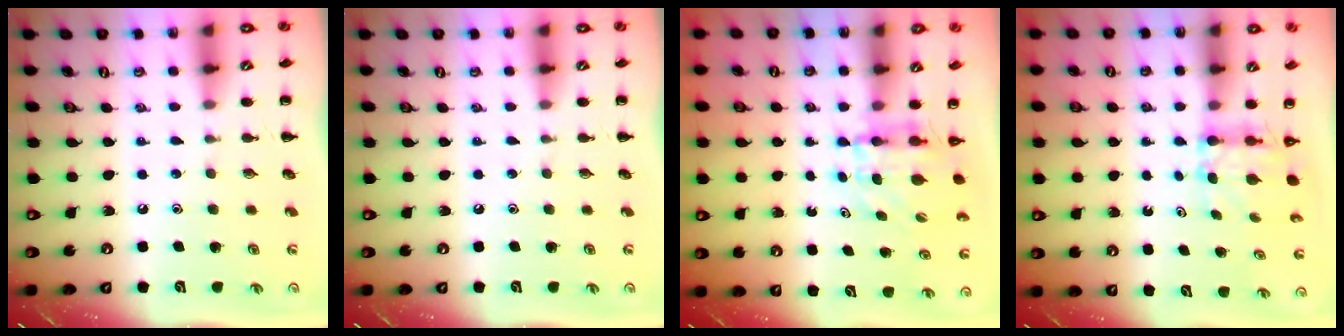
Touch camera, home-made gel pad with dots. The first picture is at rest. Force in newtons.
{"total": 0.0}
{"total": 4.7, "press": 4.7, "slide": 0.1}
{"total": 5.1, "press": 5.1, "slide": 0.5}